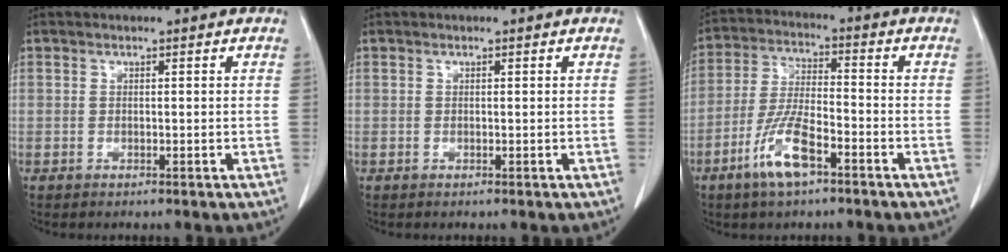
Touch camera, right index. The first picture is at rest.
{"total": 0.0}
{"total": 8.9, "force": [-5.0, 2.1, 7.1], "torque": [-0.148, -0.006, -0.096]}